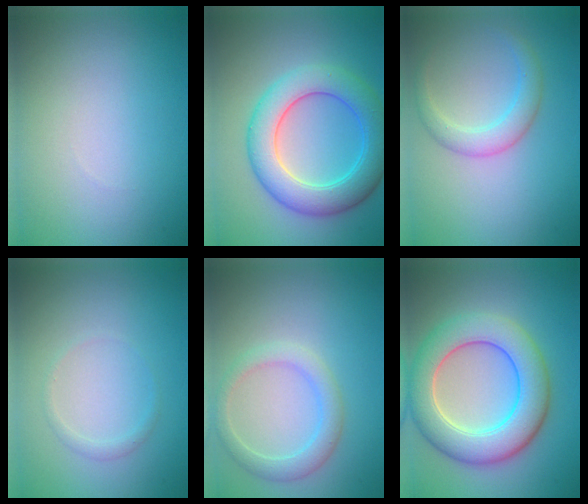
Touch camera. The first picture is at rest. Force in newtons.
{"total": 7.0, "press": 6.9, "slide": 0.3}
{"total": 2.0, "press": 2.0, "slide": 0.2}
{"total": 0.8, "press": 0.8, "slide": 0.1}
{"total": 2.7, "press": 2.7, "slide": 0.0}
{"total": 8.1, "press": 8.1, "slide": 0.2}